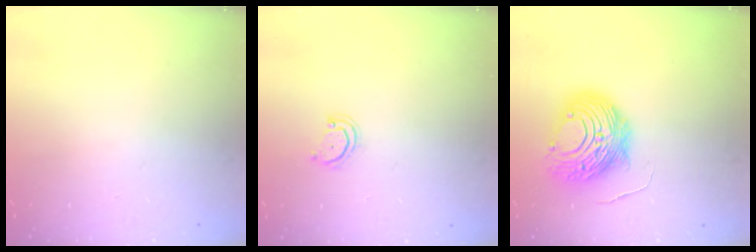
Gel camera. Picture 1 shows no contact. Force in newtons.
{"total": 3.1, "press": 3.1, "slide": 0.2}
{"total": 11.2, "press": 11.1, "slide": 1.1}